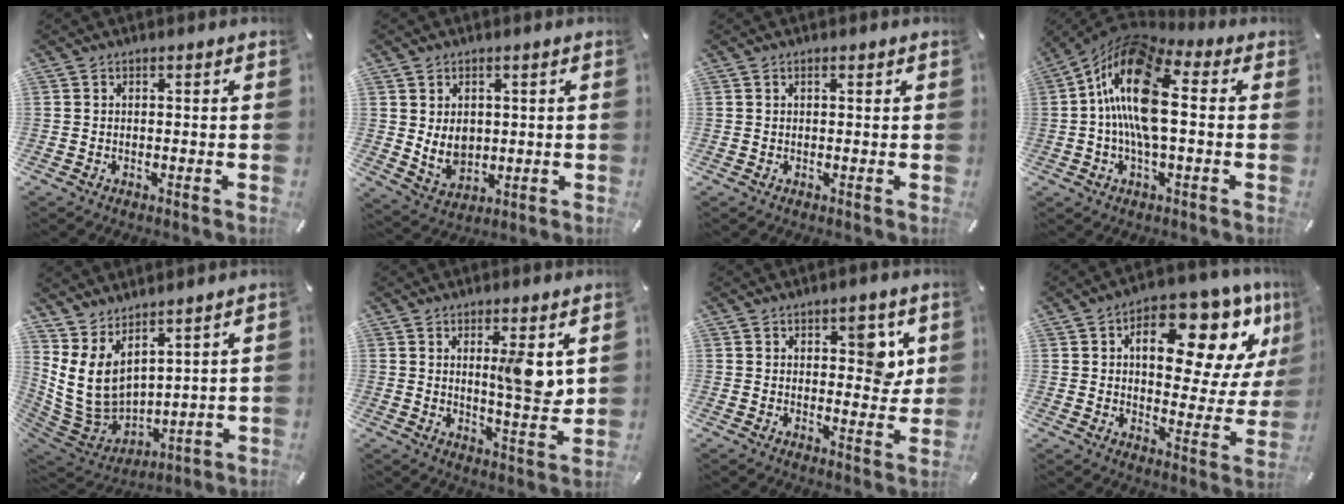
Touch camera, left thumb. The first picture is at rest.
{"total": 6.5, "force": [1.3, 5.5, 3.2], "torque": [-0.058, -0.007, 0.023]}
{"total": 1.1, "force": [0.4, 0.6, 0.8], "torque": [-0.018, 0.004, 0.006]}
{"total": 18.2, "force": [1.6, 8.6, 15.9], "torque": [-0.314, -0.001, 0.027]}
{"total": 10.3, "force": [5.1, 7.3, 5.3], "torque": [-0.139, -0.042, 0.106]}
{"total": 8.8, "force": [3.1, 2.0, 8.0], "torque": [-0.120, -0.025, 0.044]}
{"total": 6.6, "force": [2.6, 3.7, 4.8], "torque": [-0.037, -0.016, 0.034]}
{"total": 19.2, "force": [9.7, 9.8, 13.3], "torque": [-0.170, -0.068, 0.153]}